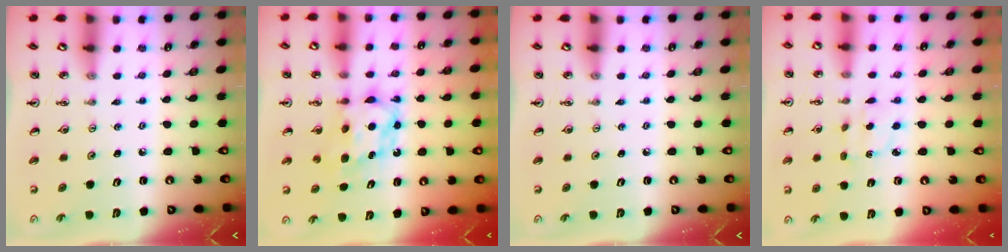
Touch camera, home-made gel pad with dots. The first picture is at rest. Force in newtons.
{"total": 6.3, "press": 6.3, "slide": 0.5}
{"total": 0.0}
{"total": 2.5, "press": 2.4, "slide": 0.5}